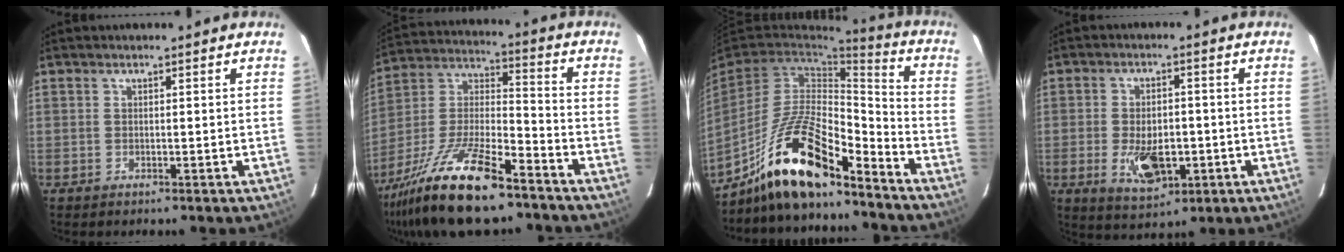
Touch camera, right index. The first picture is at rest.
{"total": 18.8, "force": [-13.7, 3.6, 12.3], "torque": [-0.262, -0.019, -0.251]}
{"total": 17.0, "force": [-12.5, 4.0, 10.8], "torque": [-0.204, 0.015, -0.224]}
{"total": 7.7, "force": [-2.1, 3.9, 6.3], "torque": [-0.117, -0.008, -0.025]}